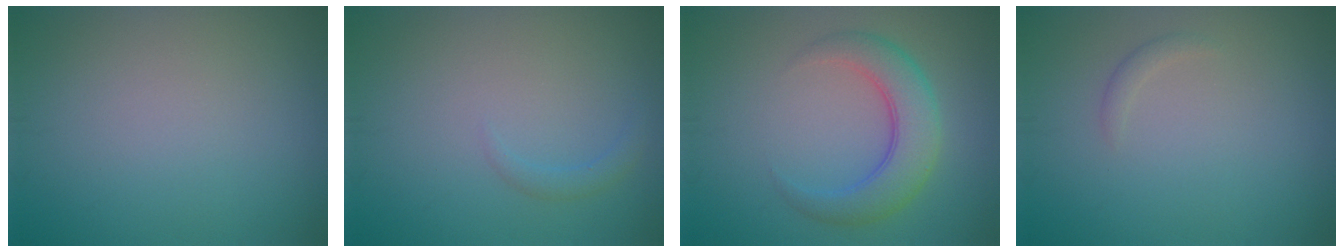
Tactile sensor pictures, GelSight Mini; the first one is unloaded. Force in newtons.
{"total": 1.0, "press": 1.0, "slide": 0.1}
{"total": 4.7, "press": 4.7, "slide": 0.2}
{"total": 0.8, "press": 0.8, "slide": 0.1}